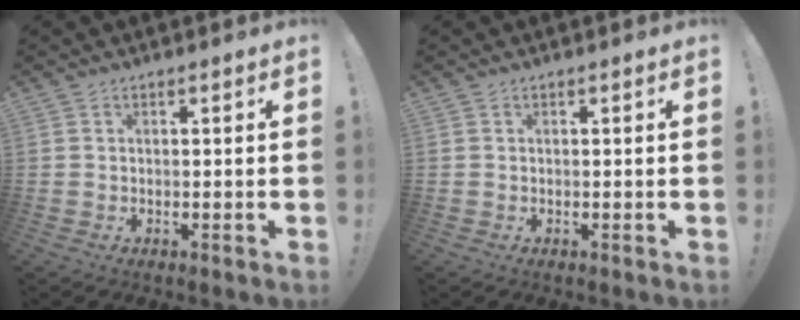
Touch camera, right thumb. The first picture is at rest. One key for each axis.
{"total": 0.0}